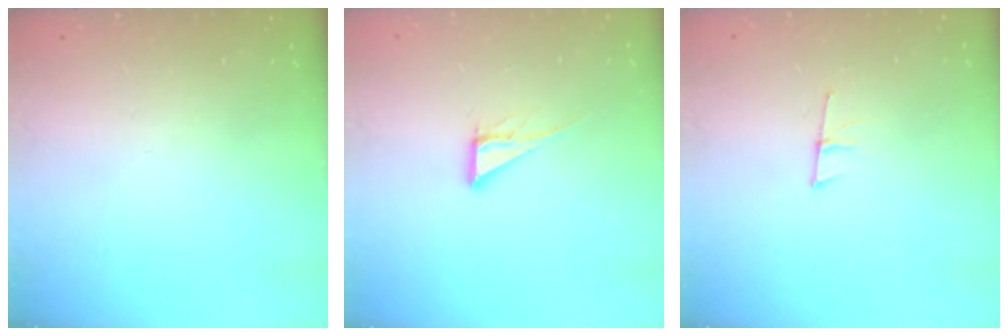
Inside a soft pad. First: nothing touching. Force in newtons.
{"total": 6.1, "press": 6.1, "slide": 0.3}
{"total": 6.3, "press": 5.6, "slide": 2.9}